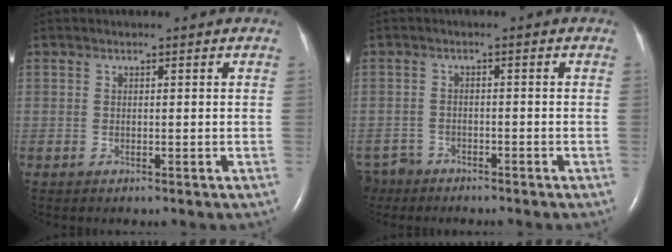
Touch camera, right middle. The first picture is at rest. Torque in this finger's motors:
{"motor_torque": [-0.17, -0.24, -0.12, -0.01]}